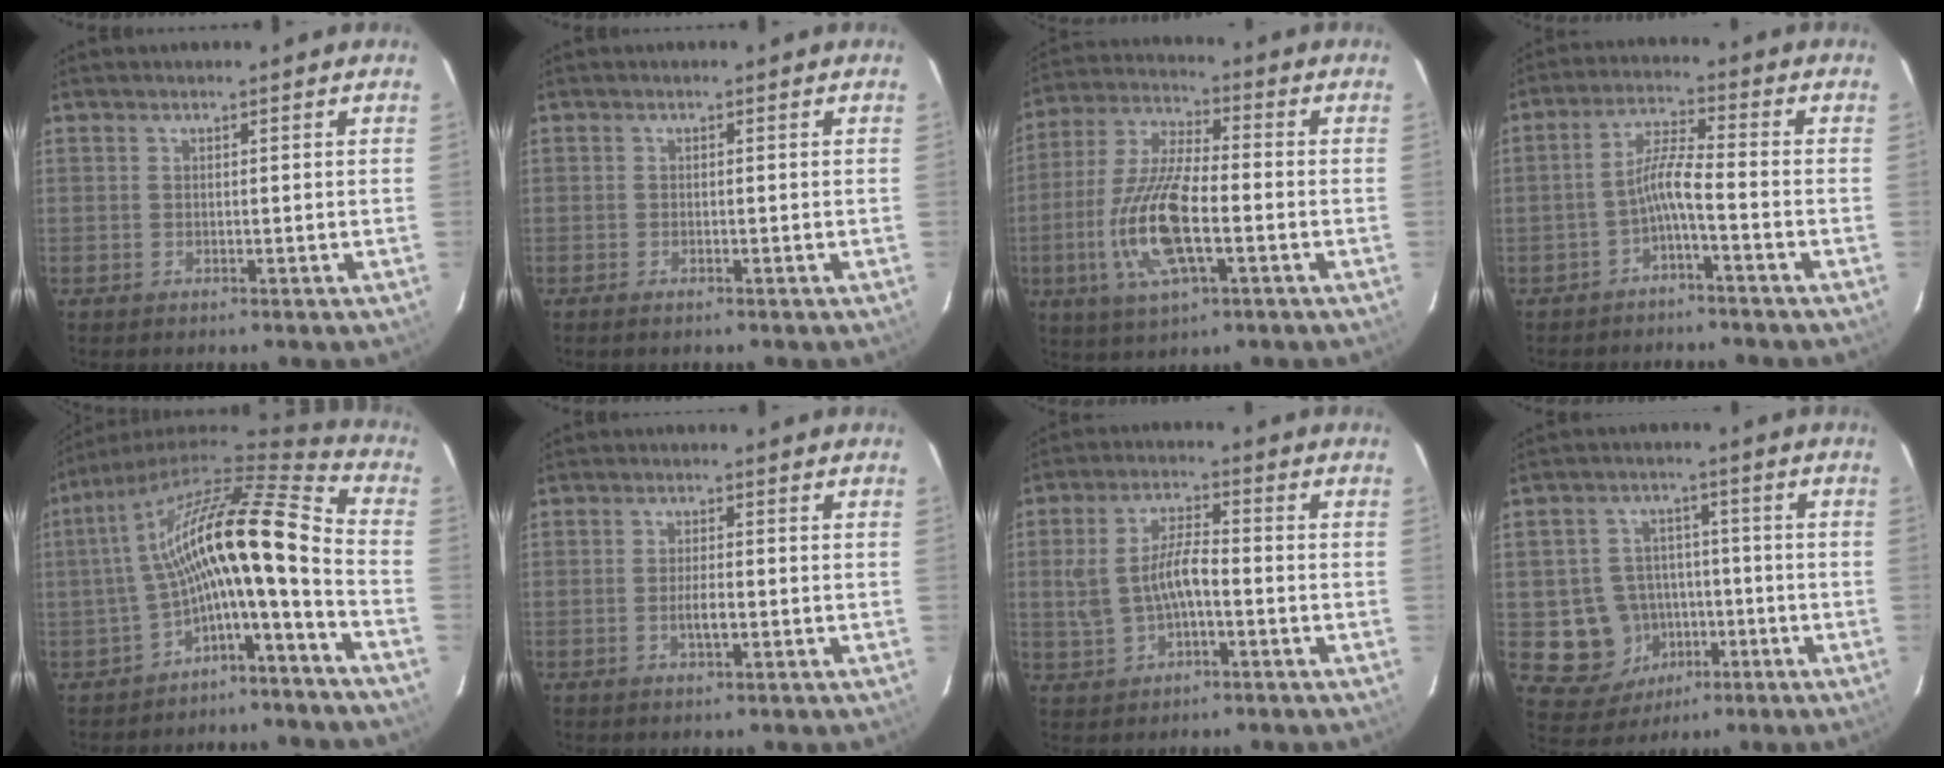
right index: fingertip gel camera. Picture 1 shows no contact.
{"total": 0.8, "force": [-0.6, 0.2, 0.5], "torque": [-0.010, 0.000, -0.012]}
{"total": 15.2, "force": [-4.1, 4.9, 13.8], "torque": [-0.292, -0.006, -0.080]}
{"total": 1.8, "force": [-1.0, 0.3, 1.4], "torque": [-0.028, 0.006, -0.021]}
{"total": 16.4, "force": [-4.3, 2.1, 15.7], "torque": [-0.263, 0.003, -0.080]}
{"total": 2.4, "force": [-0.8, 0.5, 2.3], "torque": [-0.044, -0.003, -0.012]}
{"total": 8.0, "force": [-1.4, 3.5, 7.0], "torque": [-0.144, 0.011, -0.018]}
{"total": 10.8, "force": [-2.9, 10.1, 2.5], "torque": [-0.076, 0.027, -0.023]}